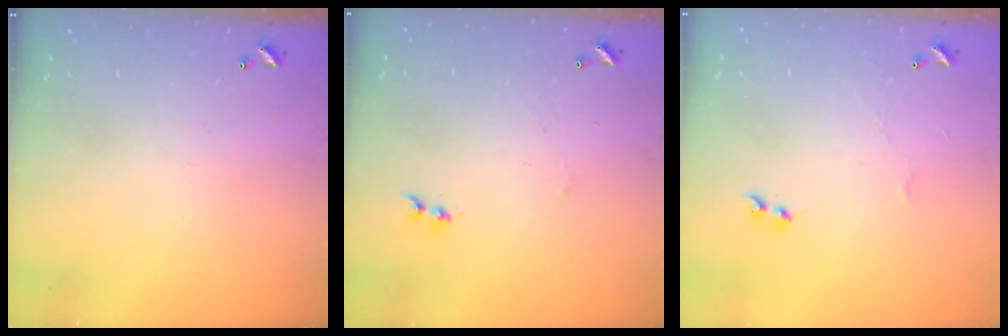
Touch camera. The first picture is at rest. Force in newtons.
{"total": 1.1, "press": 0.9, "slide": 0.5}
{"total": 2.1, "press": 2.1, "slide": 0.5}